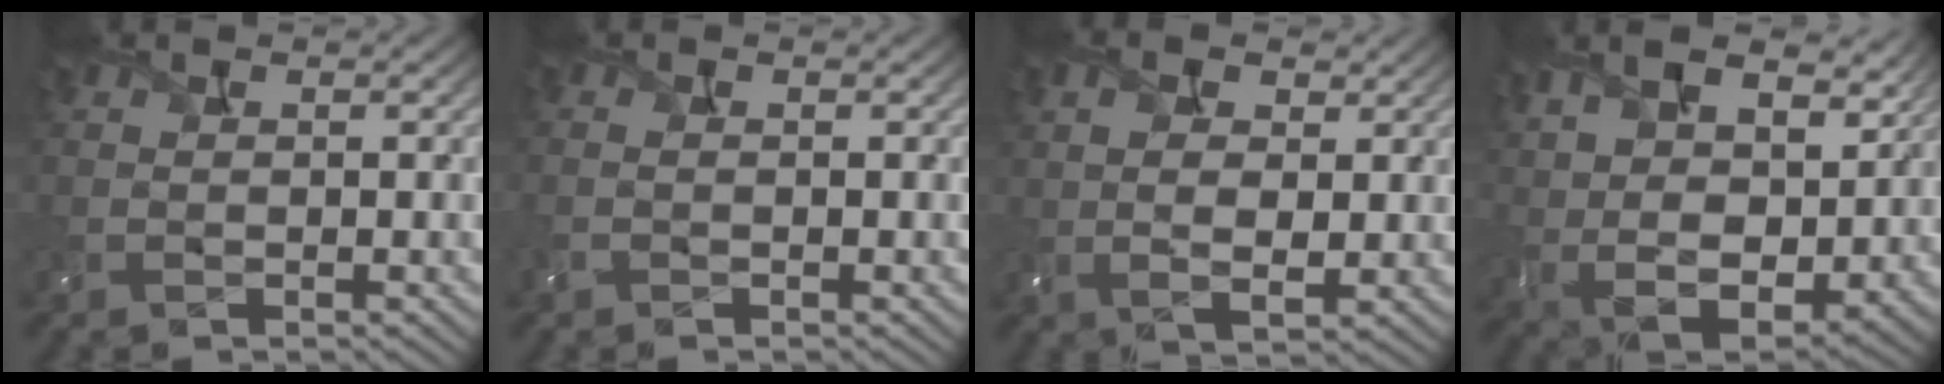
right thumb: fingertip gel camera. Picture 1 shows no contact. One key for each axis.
{"total": 1.0, "fx": -0.5, "fy": 0.5, "fz": 0.8, "tx": -0.023, "ty": 0.001, "tz": -0.014}
{"total": 5.3, "fx": 1.6, "fy": 2.9, "fz": 4.1, "tx": -0.085, "ty": 0.005, "tz": 0.023}
{"total": 14.7, "fx": 7.2, "fy": 7.8, "fz": 10.2, "tx": -0.226, "ty": 0.010, "tz": 0.130}